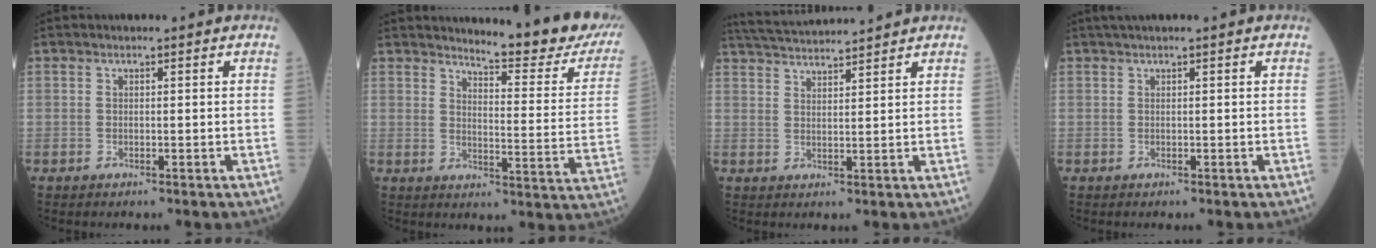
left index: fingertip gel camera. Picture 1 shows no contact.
{"total": 16.5, "force": [15.1, 0.8, 6.7], "torque": [-0.084, -0.094, 0.168]}
{"total": 9.1, "force": [8.7, -0.8, 2.6], "torque": [-0.056, 0.027, 0.142]}
{"total": 1.4, "force": [1.0, -0.2, 1.0], "torque": [-0.023, 0.016, 0.021]}